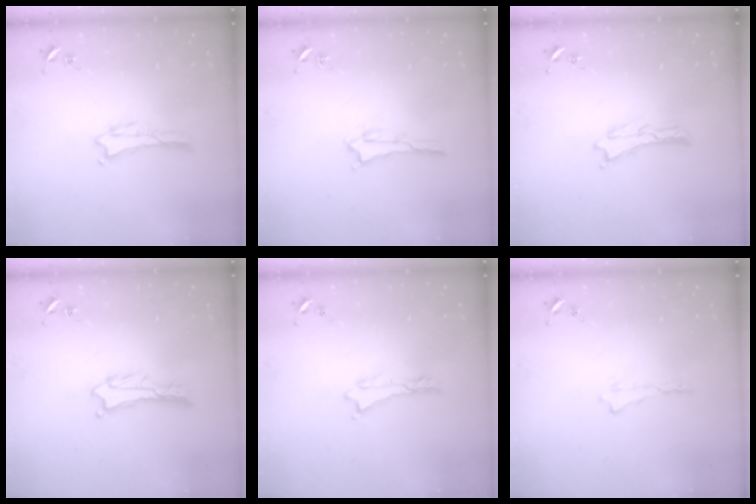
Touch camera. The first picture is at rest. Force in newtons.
{"total": 1.1, "press": 1.1, "slide": 0.1}
{"total": 0.0}
{"total": 1.3, "press": 1.3, "slide": 0.0}
{"total": 0.0}
{"total": 0.0}